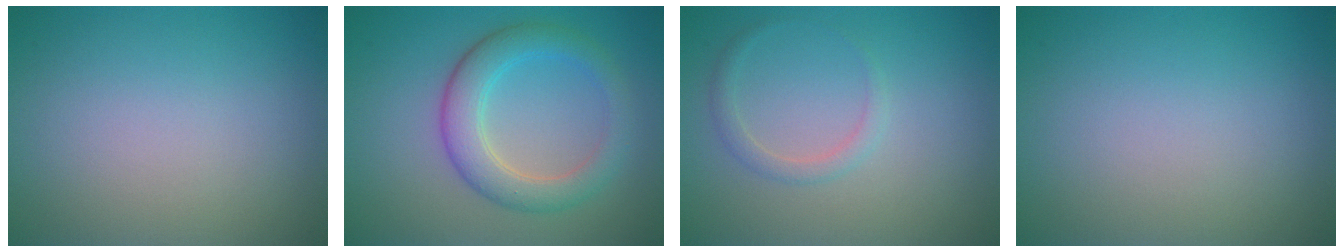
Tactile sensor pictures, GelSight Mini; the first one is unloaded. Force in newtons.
{"total": 4.5, "press": 4.5, "slide": 0.1}
{"total": 1.3, "press": 1.3, "slide": 0.1}
{"total": 0.0}